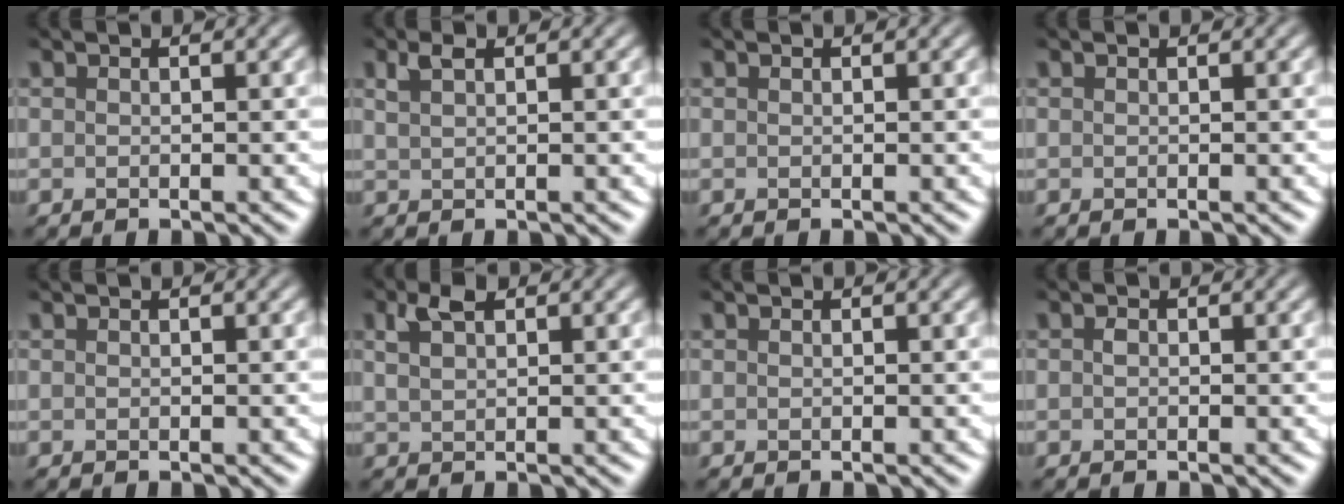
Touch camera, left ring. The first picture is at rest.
{"total": 1.5, "force": [1.0, 0.5, 1.1], "torque": [-0.021, 0.004, 0.019]}
{"total": 0.0}
{"total": 0.0}
{"total": 0.0}
{"total": 2.5, "force": [1.4, 1.2, 1.7], "torque": [-0.034, 0.004, 0.027]}
{"total": 0.0}
{"total": 0.5, "force": [0.0, 0.4, 0.4], "torque": [-0.007, -0.001, -0.002]}